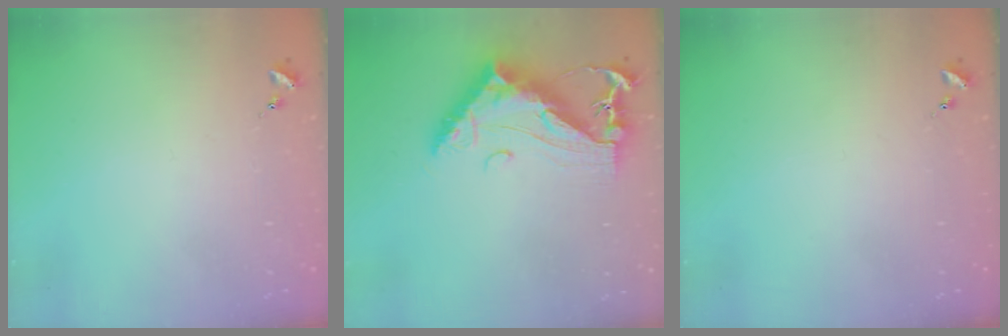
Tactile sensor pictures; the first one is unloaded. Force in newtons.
{"total": 14.4, "press": 14.3, "slide": 1.4}
{"total": 0.0}